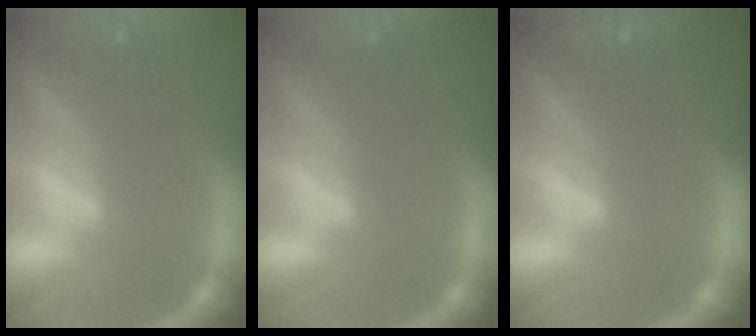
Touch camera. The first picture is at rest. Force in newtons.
{"total": 0.0}
{"total": 0.9}